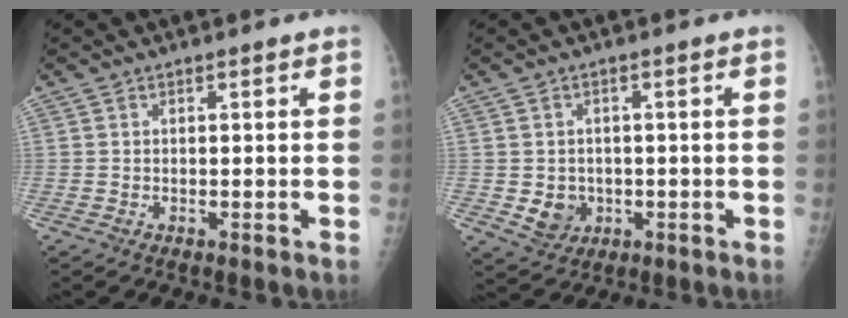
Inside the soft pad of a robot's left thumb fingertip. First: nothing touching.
{"total": 4.7, "force": [-0.8, 4.1, 2.0], "torque": [-0.014, 0.002, 0.000]}